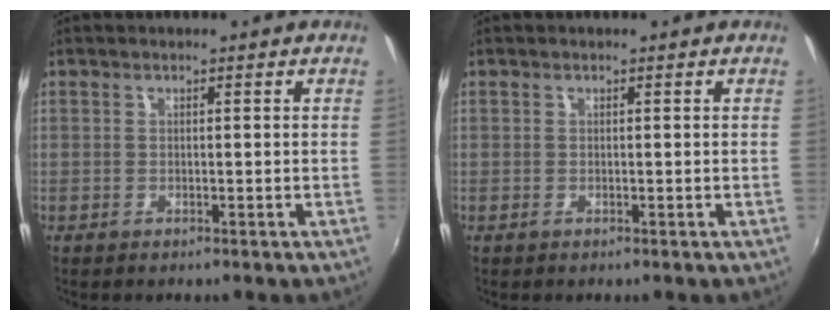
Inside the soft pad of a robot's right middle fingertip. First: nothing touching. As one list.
[{"total": 0.0}]